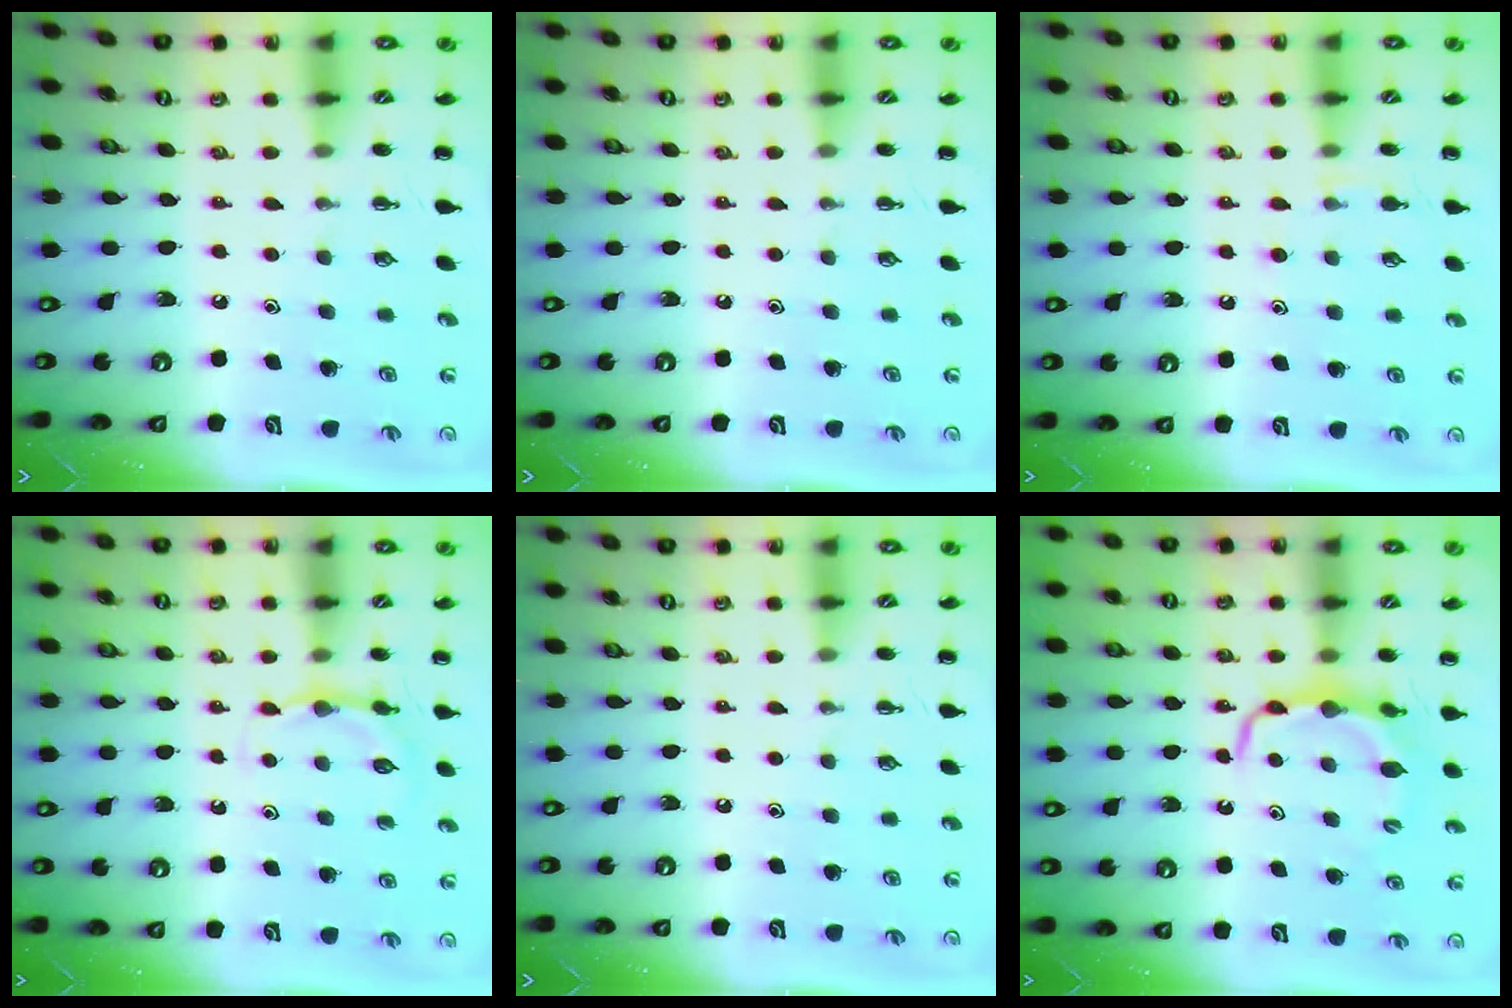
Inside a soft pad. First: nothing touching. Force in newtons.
{"total": 0.0}
{"total": 6.2, "press": 5.9, "slide": 2.0}
{"total": 4.0, "press": 3.7, "slide": 1.5}
{"total": 0.0}
{"total": 6.5, "press": 6.5, "slide": 0.3}